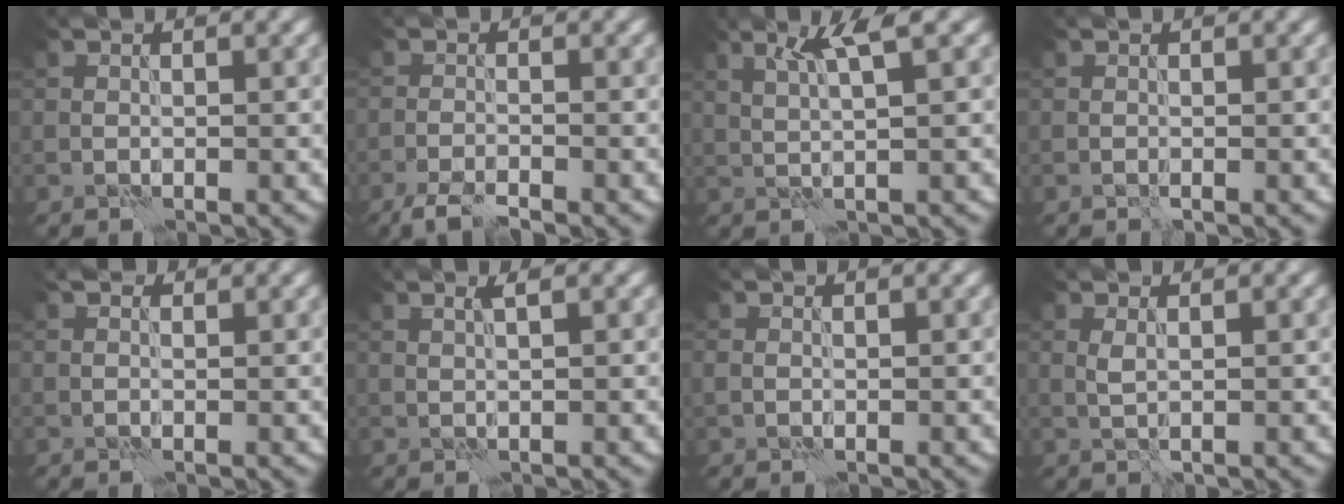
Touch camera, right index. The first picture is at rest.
{"total": 3.1, "force": [-2.5, 0.5, 1.7], "torque": [-0.037, -0.004, -0.053]}
{"total": 3.1, "force": [1.4, 0.1, 2.8], "torque": [-0.051, 0.003, 0.029]}
{"total": 0.0}
{"total": 1.1, "force": [0.5, 0.8, 0.7], "torque": [-0.009, -0.001, -0.002]}
{"total": 1.0, "force": [0.4, 0.0, 0.8], "torque": [-0.019, 0.003, 0.007]}
{"total": 0.8, "force": [-0.1, 0.7, 0.5], "torque": [-0.011, -0.003, 0.001]}
{"total": 0.9, "force": [0.3, 0.2, 0.8], "torque": [-0.022, 0.001, 0.006]}